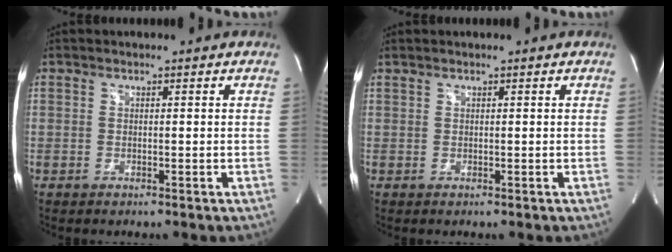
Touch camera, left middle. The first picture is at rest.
{"total": 0.0}